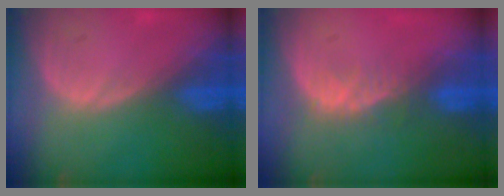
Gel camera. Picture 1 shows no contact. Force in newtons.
{"total": 3.1, "press": 2.7, "slide": 1.5}